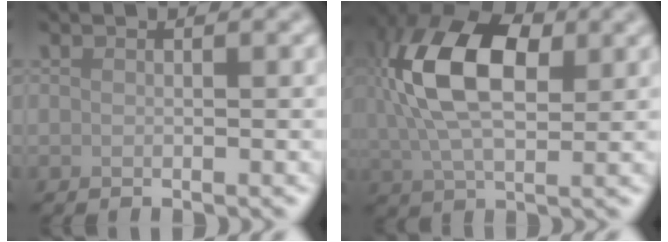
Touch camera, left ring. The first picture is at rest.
{"total": 11.3, "force": [2.5, 6.4, 9.0], "torque": [-0.192, 0.020, 0.036]}